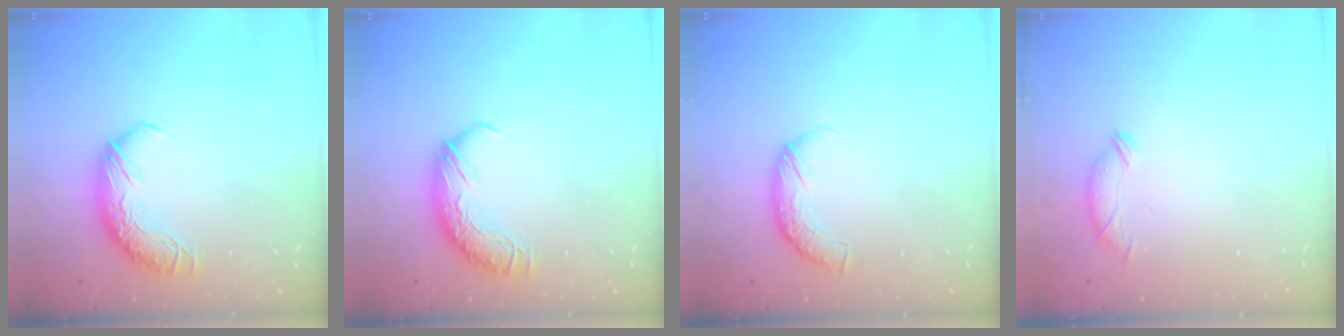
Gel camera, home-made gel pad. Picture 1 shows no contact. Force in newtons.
{"total": 0.0}
{"total": 4.2, "press": 4.1, "slide": 1.2}
{"total": 6.3, "press": 6.2, "slide": 0.4}